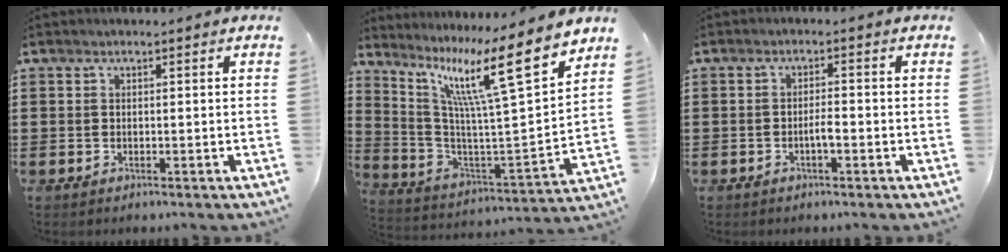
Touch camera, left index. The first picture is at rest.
{"total": 14.5, "force": [9.0, 1.3, 11.3], "torque": [-0.221, -0.061, 0.134]}
{"total": 2.1, "force": [-0.9, 0.4, 1.8], "torque": [-0.035, 0.003, -0.017]}